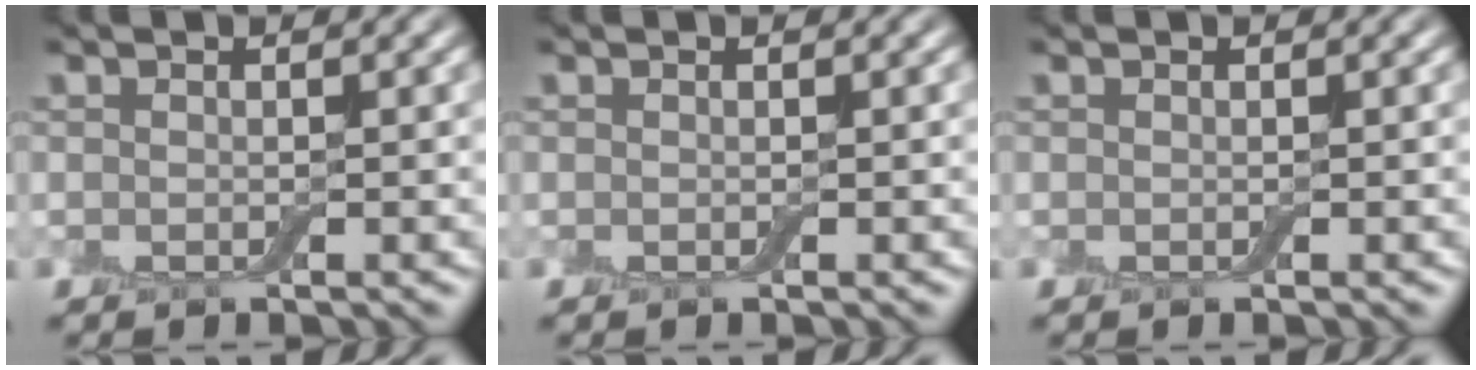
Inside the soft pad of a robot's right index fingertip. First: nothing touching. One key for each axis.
{"total": 0.0}
{"total": 0.0}